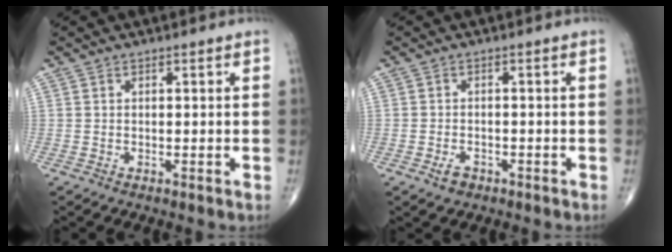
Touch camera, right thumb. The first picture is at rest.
{"total": 2.3, "force": [-1.3, 1.5, 1.2], "torque": [-0.020, 0.005, -0.018]}